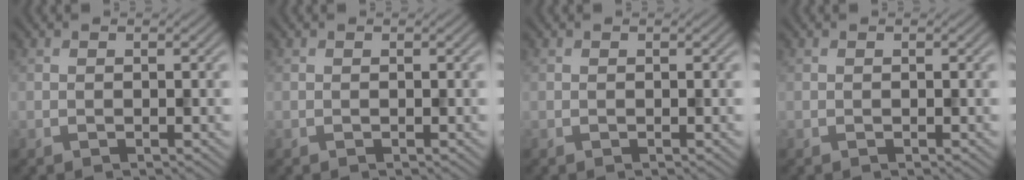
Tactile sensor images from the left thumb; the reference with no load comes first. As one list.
[{"total": 0.0}, {"total": 0.0}, {"total": 0.0}]